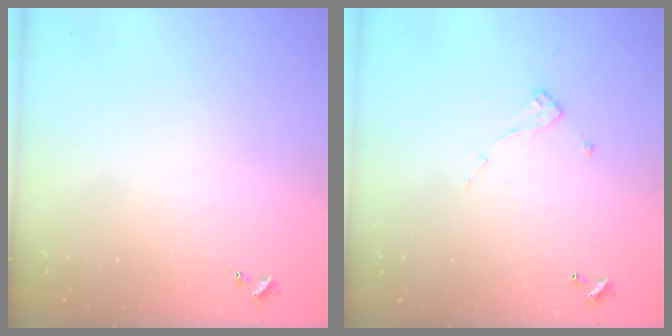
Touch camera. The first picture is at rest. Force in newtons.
{"total": 6.5, "press": 6.5, "slide": 0.2}